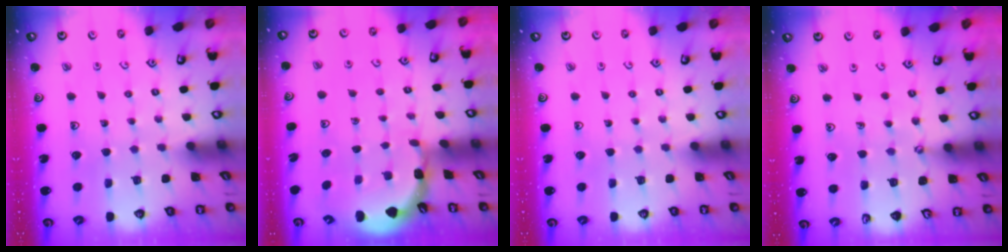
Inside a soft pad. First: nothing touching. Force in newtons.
{"total": 1.8, "press": 1.8, "slide": 0.1}
{"total": 0.0}
{"total": 1.6, "press": 1.6, "slide": 0.1}